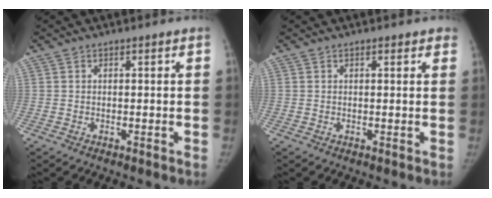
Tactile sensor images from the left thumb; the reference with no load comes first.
{"total": 1.6, "force": [1.1, 0.7, 0.9], "torque": [-0.002, -0.001, 0.009]}